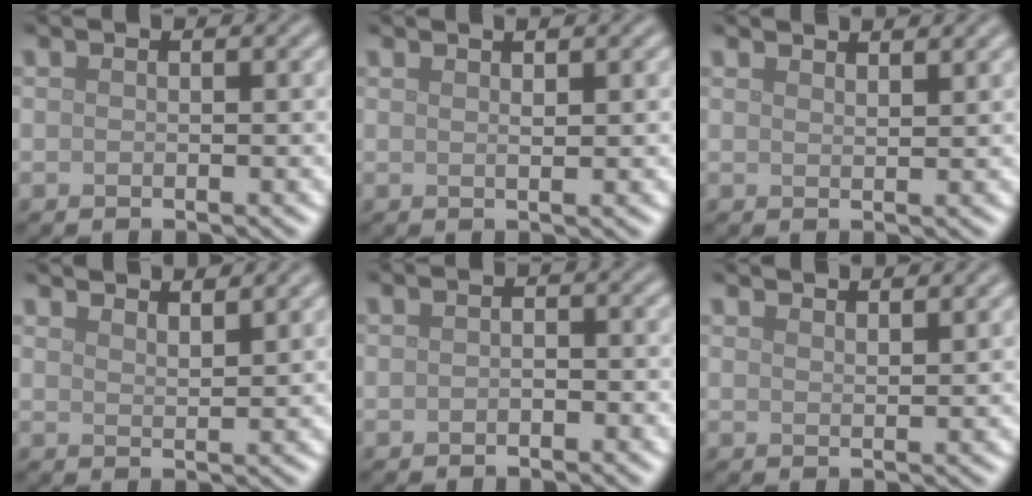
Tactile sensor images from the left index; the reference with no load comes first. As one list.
[{"total": 1.7, "force": [1.0, 0.5, 1.3], "torque": [-0.013, 0.004, 0.007]}, {"total": 2.5, "force": [2.3, 0.5, 0.8], "torque": [-0.004, 0.007, 0.025]}, {"total": 4.3, "force": [3.9, 1.0, 1.6], "torque": [-0.005, 0.013, 0.039]}, {"total": 0.8, "force": [-0.4, 0.5, 0.6], "torque": [-0.009, 0.000, -0.007]}, {"total": 3.5, "force": [3.2, 0.8, 1.2], "torque": [-0.001, 0.010, 0.030]}]